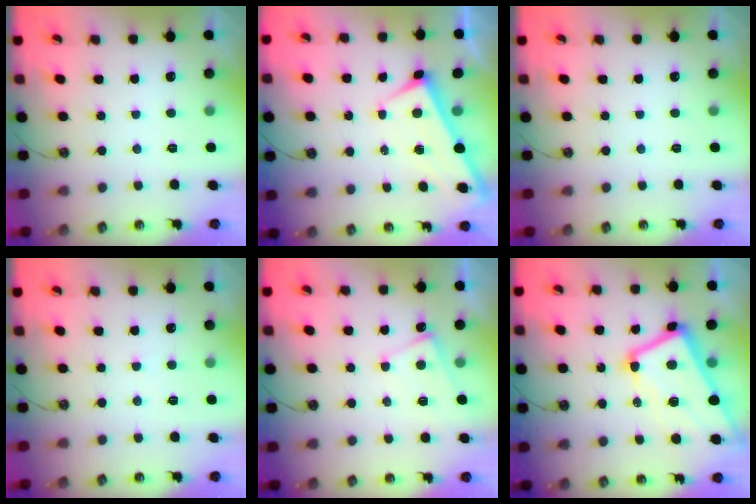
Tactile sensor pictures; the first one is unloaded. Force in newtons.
{"total": 1.9, "press": 1.9, "slide": 0.1}
{"total": 0.0}
{"total": 2.4, "press": 2.4, "slide": 0.2}
{"total": 3.3, "press": 3.3, "slide": 0.3}
{"total": 12.0, "press": 11.9, "slide": 1.7}